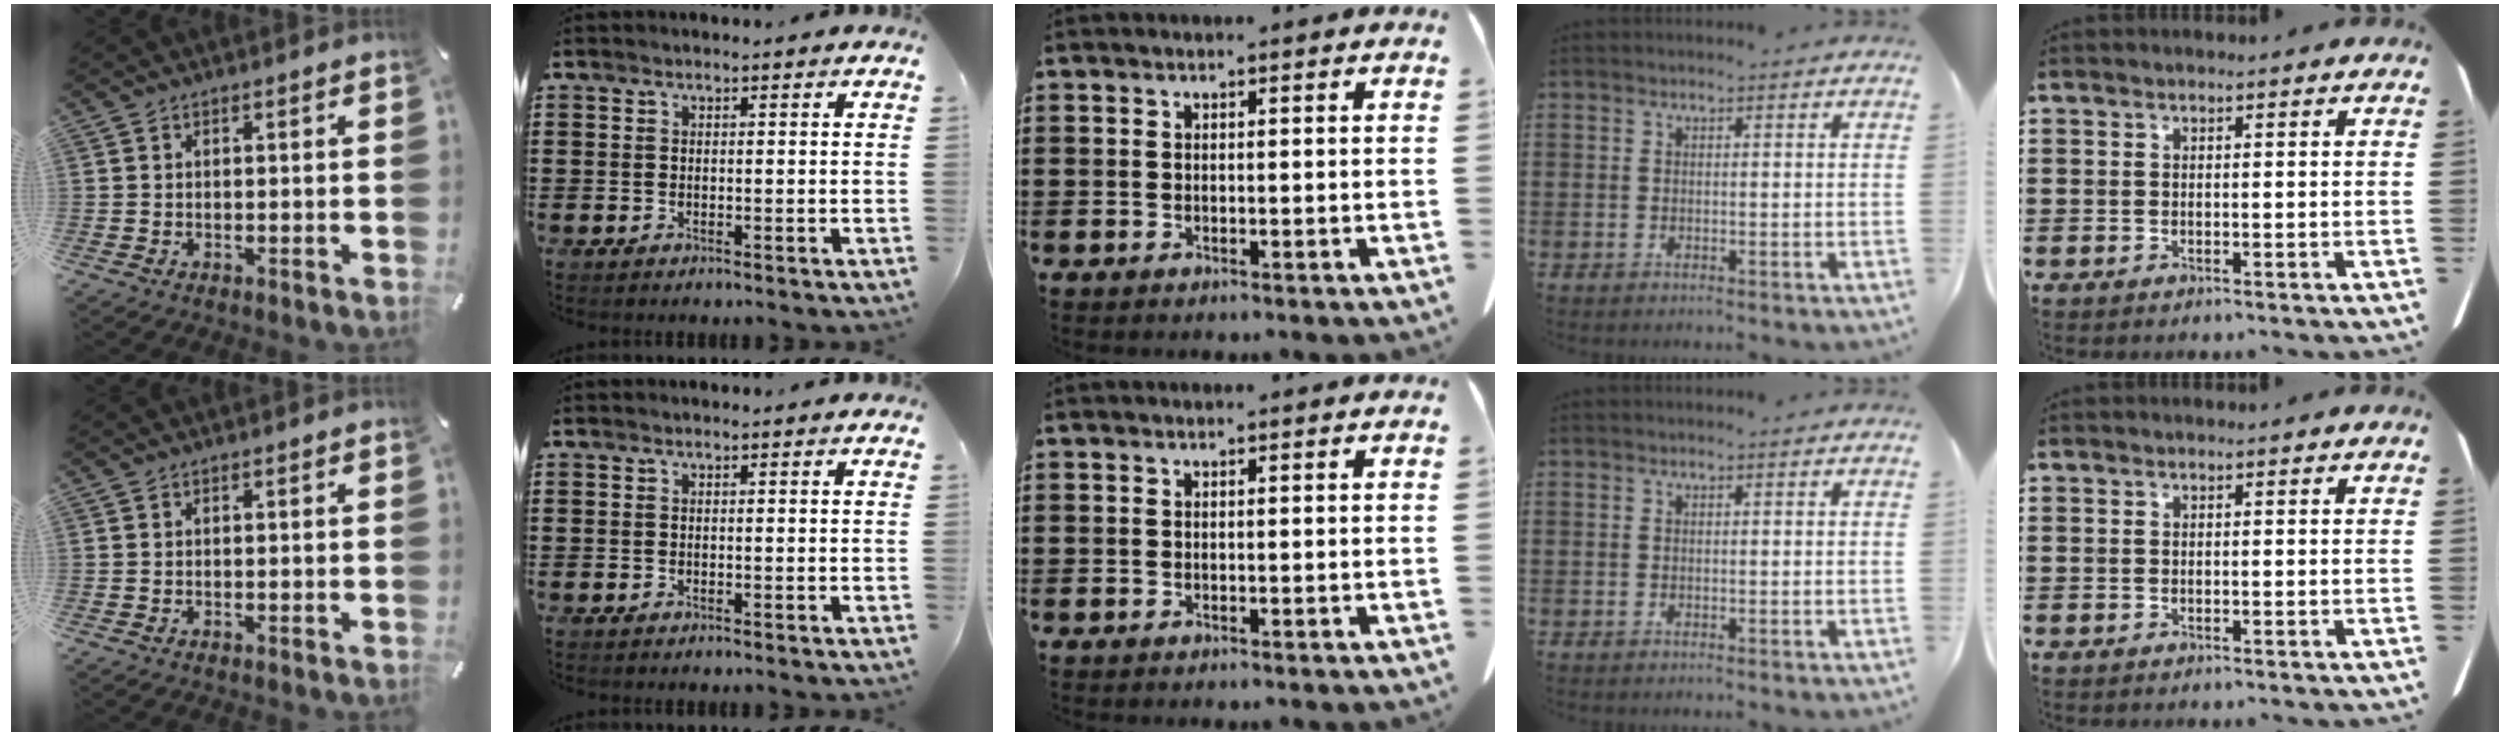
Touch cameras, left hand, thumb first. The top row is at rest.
{}